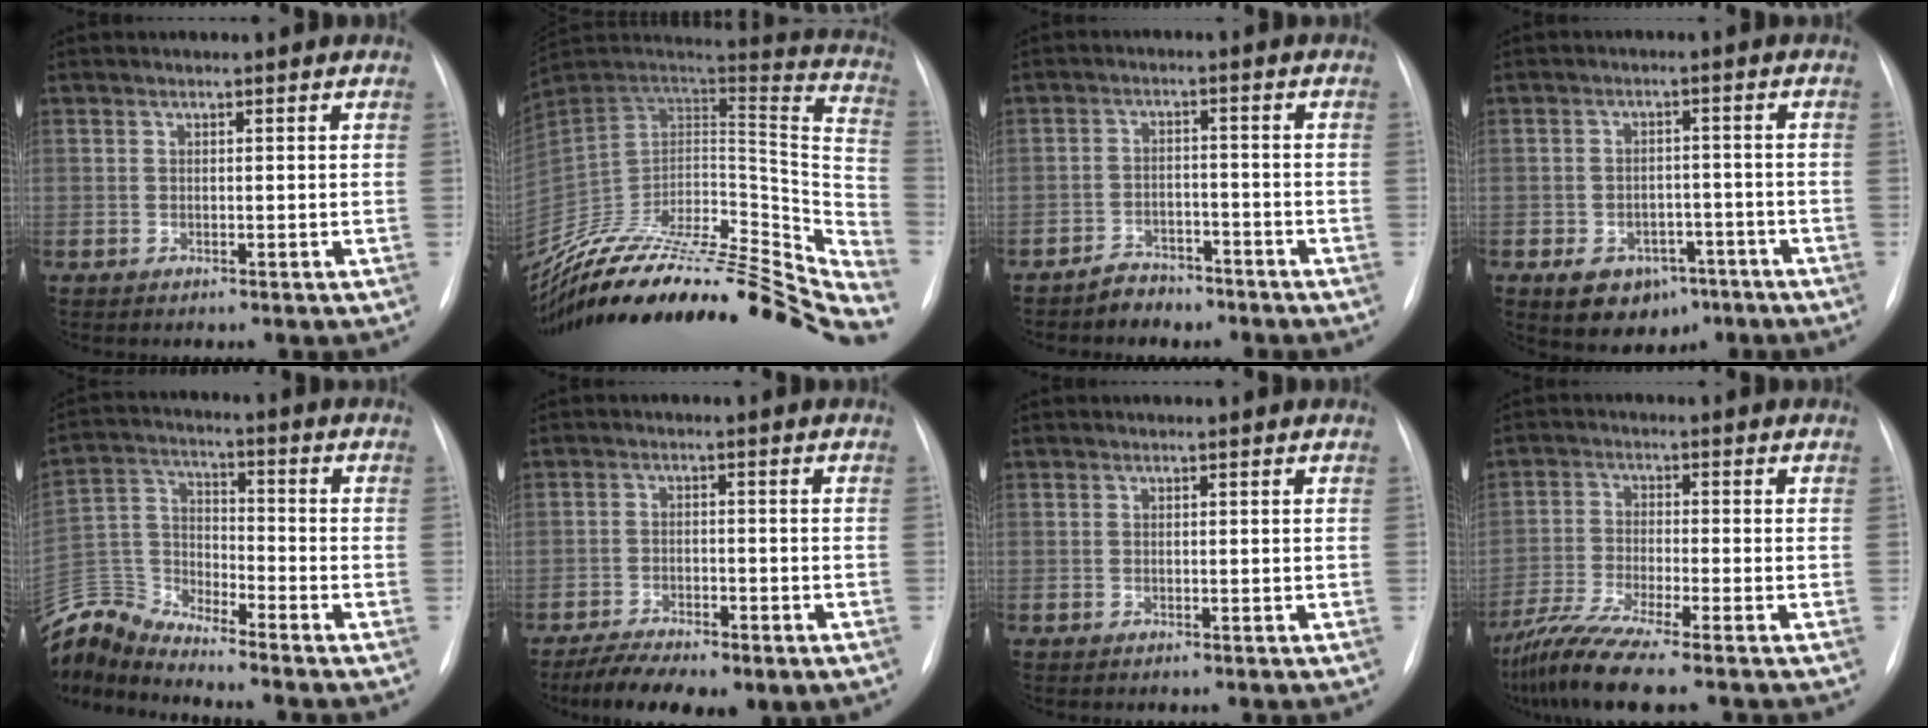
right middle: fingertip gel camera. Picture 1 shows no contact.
{"total": 39.3, "force": [-34.8, 6.0, 17.2], "torque": [-0.198, -0.036, -0.494]}
{"total": 4.2, "force": [-3.5, 2.3, 0.5], "torque": [-0.015, 0.006, -0.055]}
{"total": 8.1, "force": [-4.7, 5.4, 3.8], "torque": [-0.052, 0.013, -0.058]}
{"total": 11.1, "force": [-11.1, -0.6, 0.6], "torque": [-0.029, 0.030, -0.225]}
{"total": 10.1, "force": [-7.0, 3.6, 6.3], "torque": [-0.107, -0.006, -0.107]}
{"total": 0.0}
{"total": 9.7, "force": [-7.6, -0.7, 6.0], "torque": [-0.113, -0.033, -0.137]}